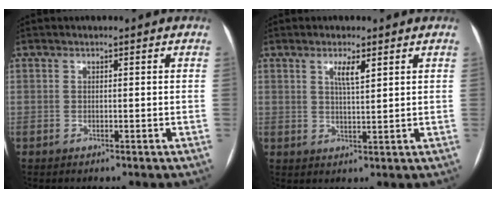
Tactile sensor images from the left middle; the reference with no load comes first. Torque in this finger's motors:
{"motor_torque": [0.41, -0.38, 0.05, 0.01]}